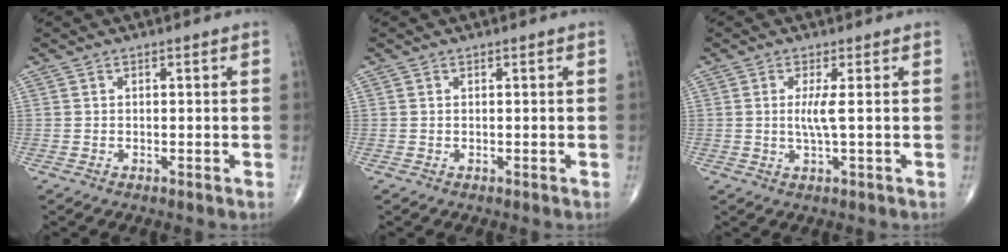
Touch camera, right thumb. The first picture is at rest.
{"total": 0.0}
{"total": 3.2, "force": [0.3, 0.0, 3.2], "torque": [-0.079, -0.010, 0.004]}